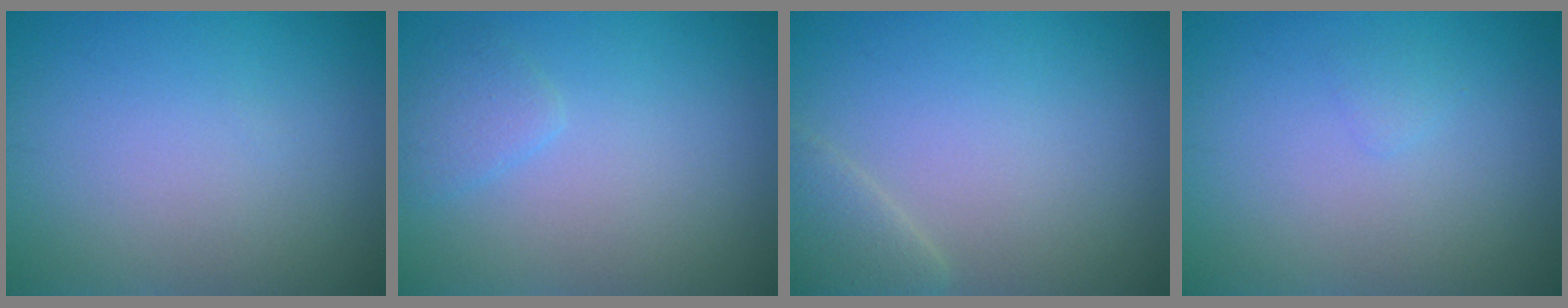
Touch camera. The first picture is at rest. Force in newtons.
{"total": 1.5, "press": 1.5, "slide": 0.1}
{"total": 2.0, "press": 2.0, "slide": 0.2}
{"total": 0.5, "press": 0.5, "slide": 0.1}